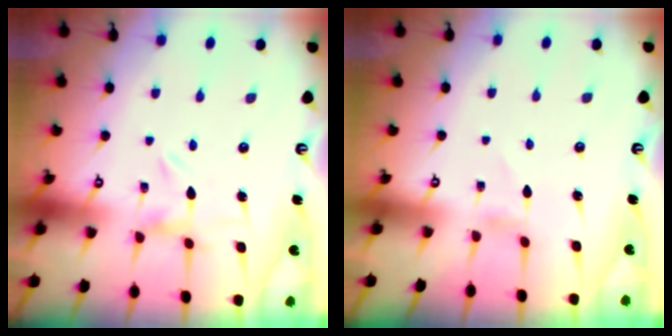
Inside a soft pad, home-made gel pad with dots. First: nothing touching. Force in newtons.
{"total": 1.3, "press": 1.3, "slide": 0.1}